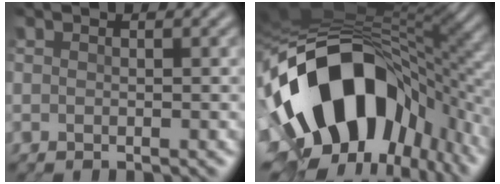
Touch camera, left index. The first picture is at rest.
{"total": 17.1, "force": [-4.9, 10.6, 12.5], "torque": [-0.219, -0.015, -0.070]}